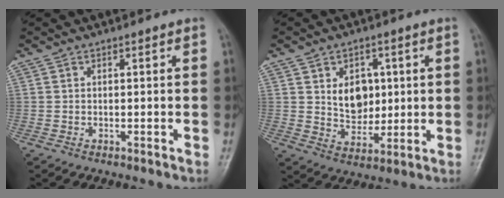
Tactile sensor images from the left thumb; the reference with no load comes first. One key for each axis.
{"total": 8.5, "fx": 1.9, "fy": 6.4, "fz": 5.3, "tx": -0.043, "ty": -0.013, "tz": 0.038}